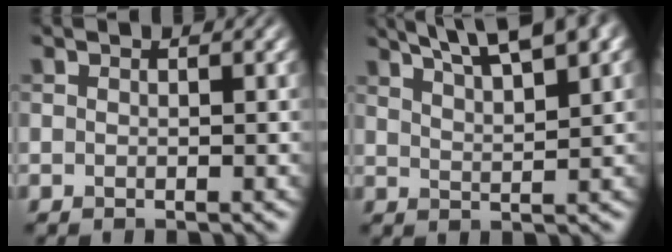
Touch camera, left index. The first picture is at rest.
{"total": 9.5, "force": [6.7, 2.6, 6.2], "torque": [-0.071, 0.031, 0.071]}